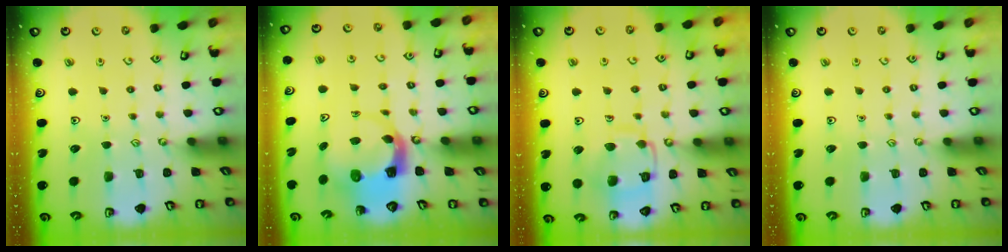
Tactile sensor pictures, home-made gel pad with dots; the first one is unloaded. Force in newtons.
{"total": 5.1, "press": 5.0, "slide": 0.7}
{"total": 11.2, "press": 11.2, "slide": 1.0}
{"total": 0.0}